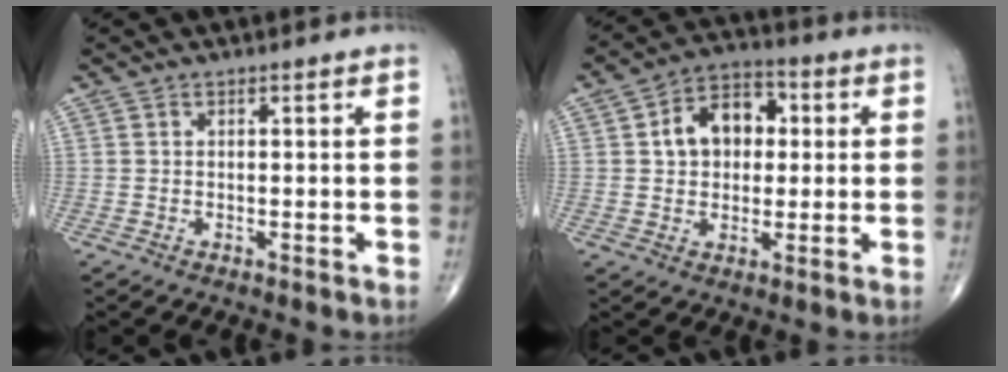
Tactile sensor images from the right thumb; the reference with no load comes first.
{"total": 8.3, "force": [1.1, 6.2, 5.4], "torque": [-0.052, 0.018, 0.010]}